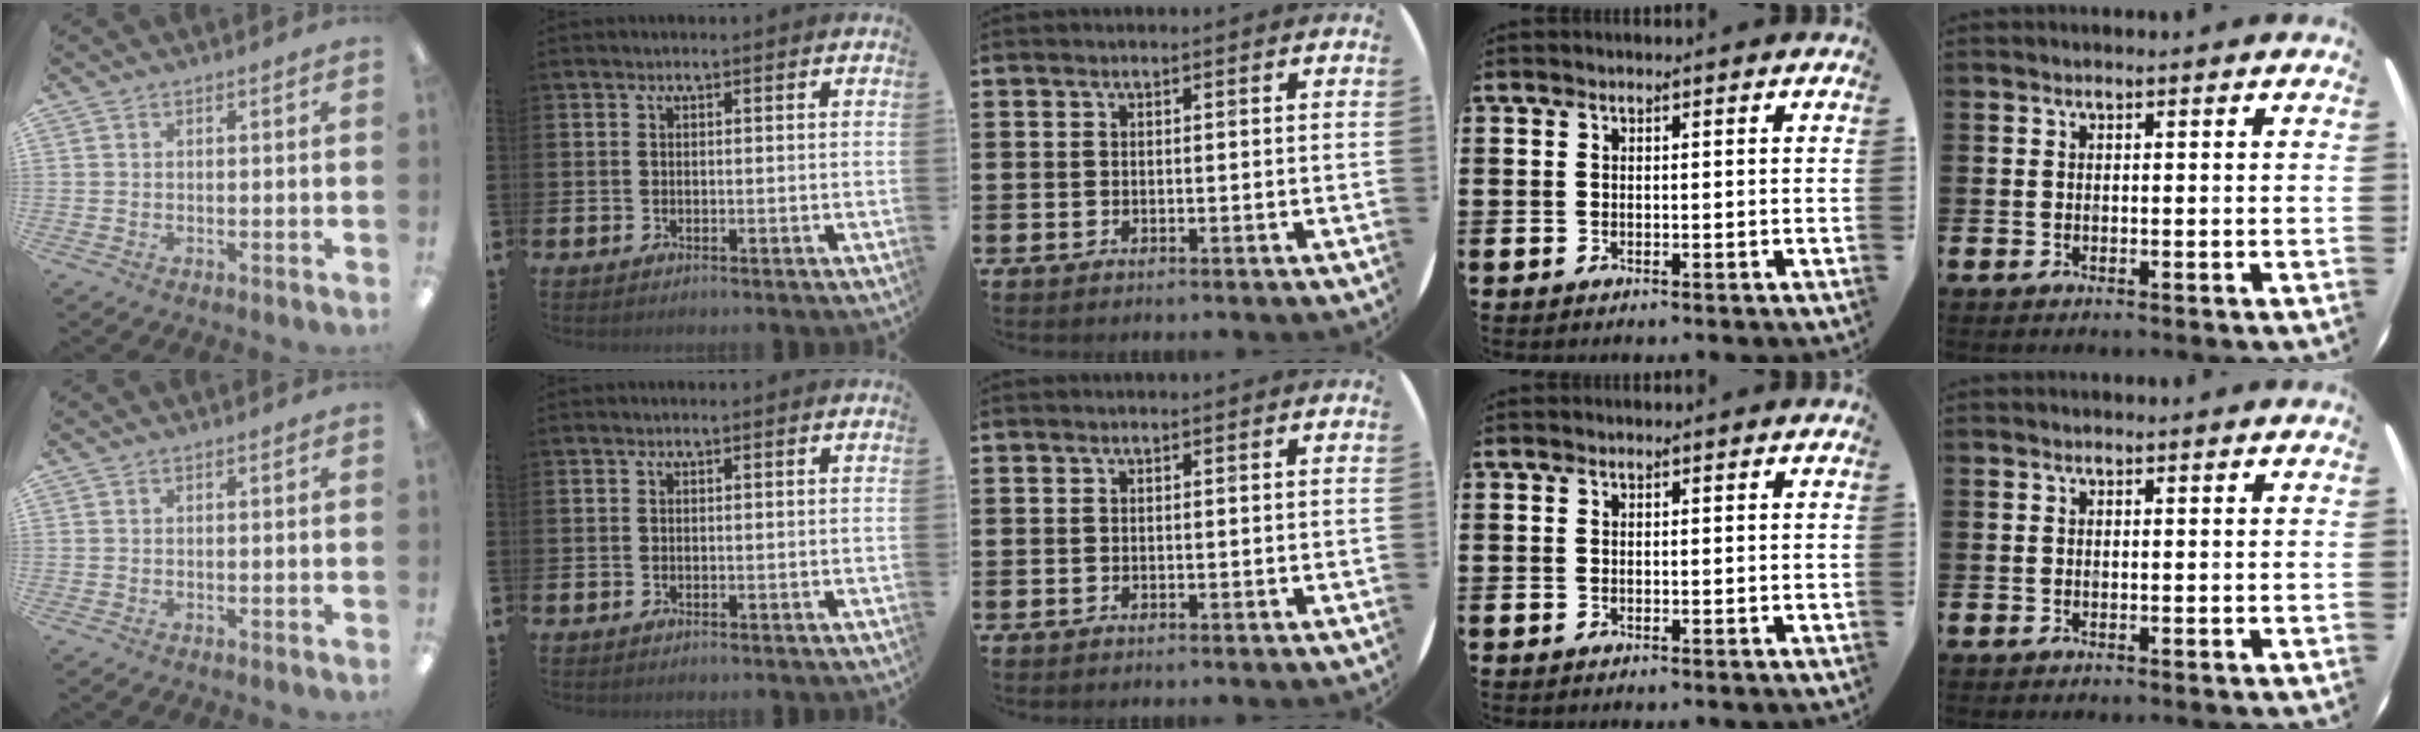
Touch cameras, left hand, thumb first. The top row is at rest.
{}